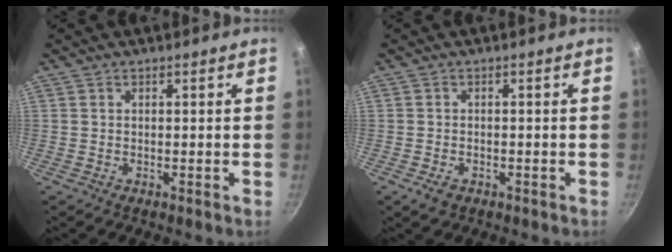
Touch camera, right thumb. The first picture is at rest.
{"total": 2.7, "force": [-1.4, 1.7, 1.5], "torque": [-0.029, 0.004, -0.019]}